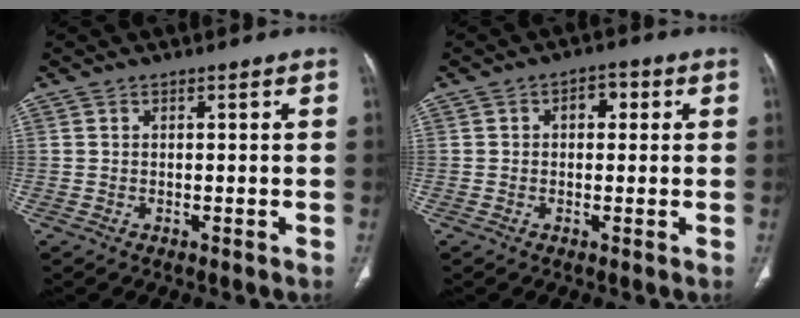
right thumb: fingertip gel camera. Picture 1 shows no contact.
{"total": 3.4, "force": [0.7, 2.3, 2.4], "torque": [-0.019, 0.009, 0.004]}